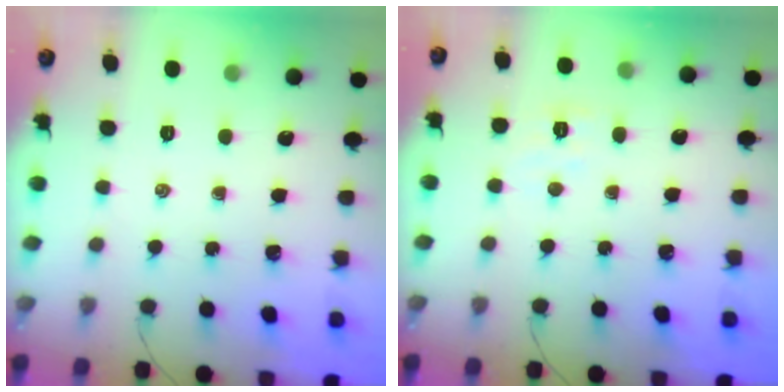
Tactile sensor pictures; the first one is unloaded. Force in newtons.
{"total": 5.0, "press": 4.9, "slide": 1.0}